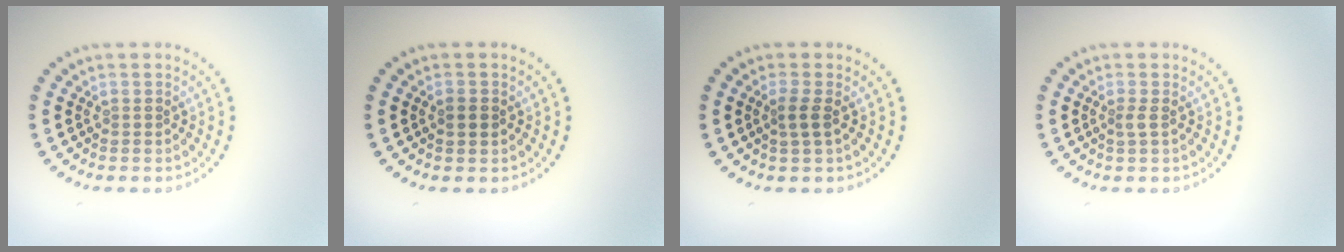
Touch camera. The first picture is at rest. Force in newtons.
{"total": 1.5, "press": 1.5, "slide": 0.1}
{"total": 1.5, "press": 1.3, "slide": 0.8}
{"total": 0.9, "press": 0.6, "slide": 0.6}